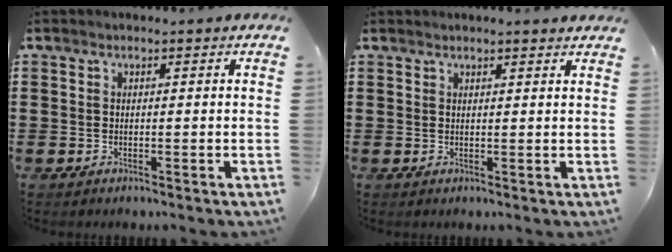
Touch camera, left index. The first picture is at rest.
{"total": 1.3, "force": [1.3, 0.0, 0.4], "torque": [-0.010, 0.000, 0.024]}